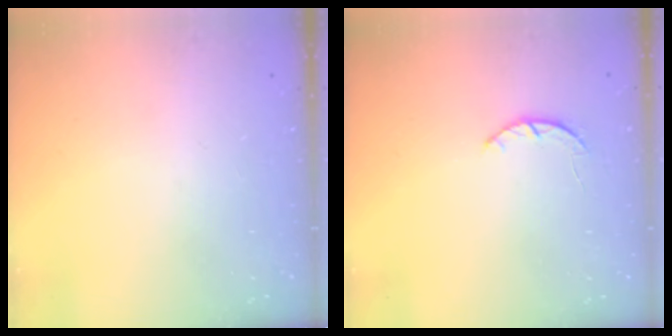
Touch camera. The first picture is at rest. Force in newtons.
{"total": 2.5, "press": 2.5, "slide": 0.5}